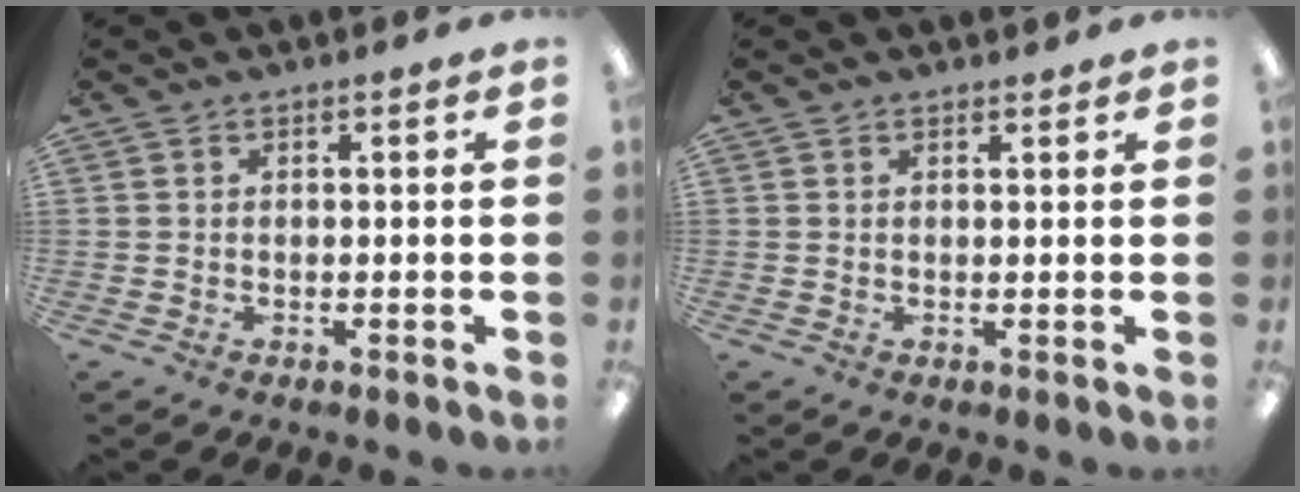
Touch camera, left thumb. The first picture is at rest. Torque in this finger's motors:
{"motor_torque": [-0.22, -0.12, -0.51, 0.04, 0.00]}